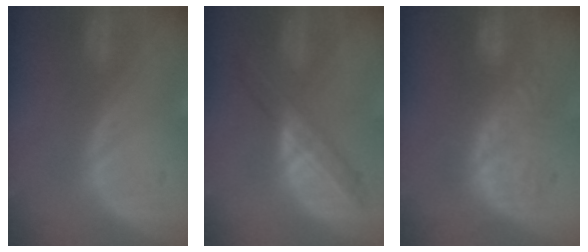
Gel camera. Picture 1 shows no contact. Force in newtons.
{"total": 6.5, "press": 6.3, "slide": 1.6}
{"total": 9.1, "press": 8.6, "slide": 2.8}